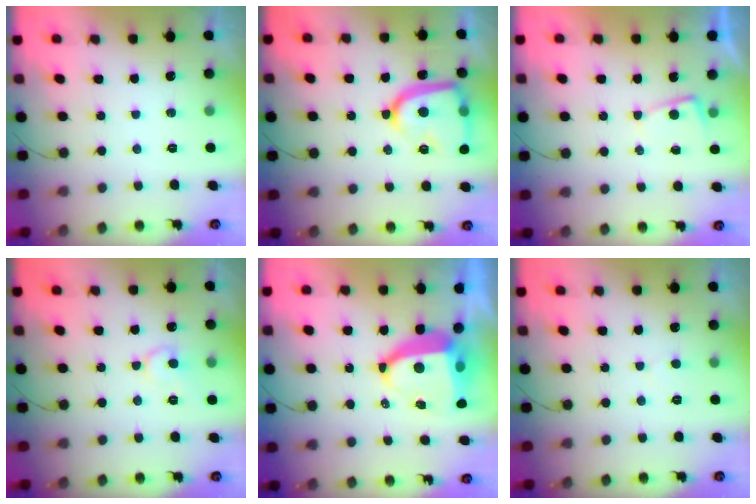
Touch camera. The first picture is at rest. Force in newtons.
{"total": 18.1, "press": 18.0, "slide": 1.4}
{"total": 2.6, "press": 2.6, "slide": 0.4}
{"total": 7.9, "press": 7.9, "slide": 0.6}
{"total": 10.2, "press": 10.1, "slide": 1.0}
{"total": 2.6, "press": 2.6, "slide": 0.2}